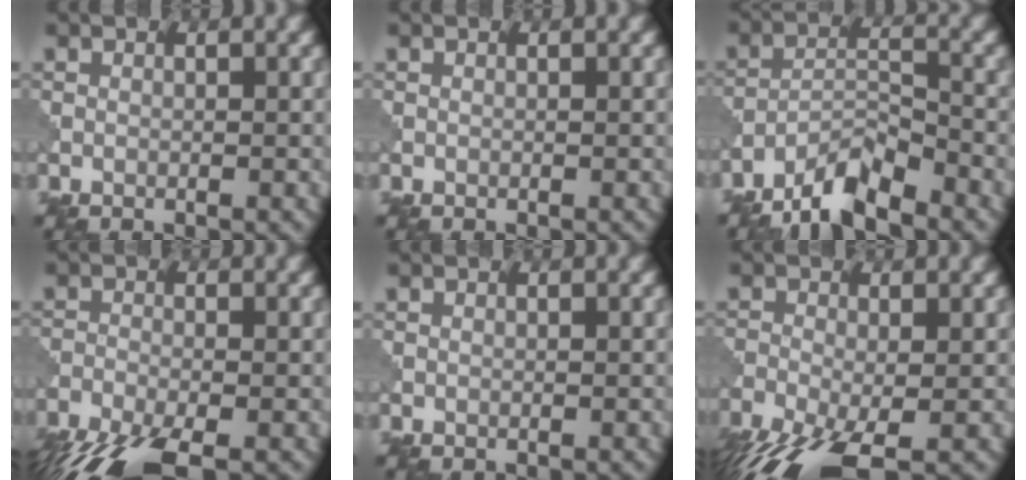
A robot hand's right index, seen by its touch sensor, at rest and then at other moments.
{"total": 0.0}
{"total": 5.3, "force": [-4.6, 0.9, 2.5], "torque": [-0.046, 0.003, -0.086]}
{"total": 8.1, "force": [-5.9, 2.6, 4.9], "torque": [-0.112, -0.032, -0.108]}
{"total": 0.0}
{"total": 9.2, "force": [-5.3, 3.7, 6.6], "torque": [-0.145, -0.025, -0.095]}